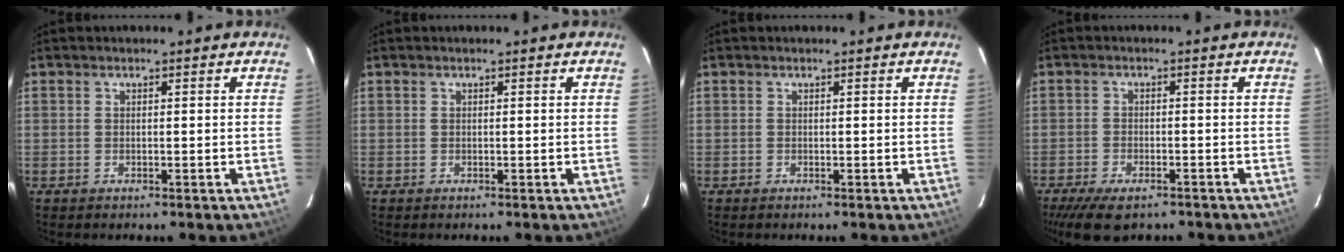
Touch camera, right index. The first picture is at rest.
{"total": 0.0}
{"total": 0.0}
{"total": 8.5, "force": [-6.4, 3.3, 4.5], "torque": [-0.107, -0.020, -0.106]}